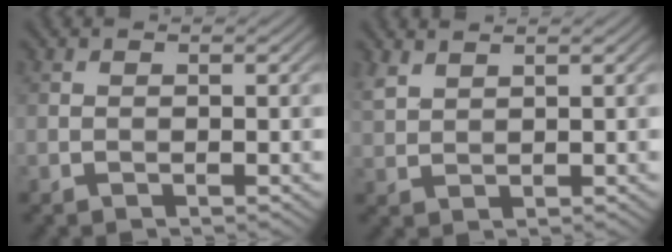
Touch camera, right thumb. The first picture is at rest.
{"total": 2.5, "force": [2.0, 0.9, 1.1], "torque": [-0.034, 0.003, 0.051]}